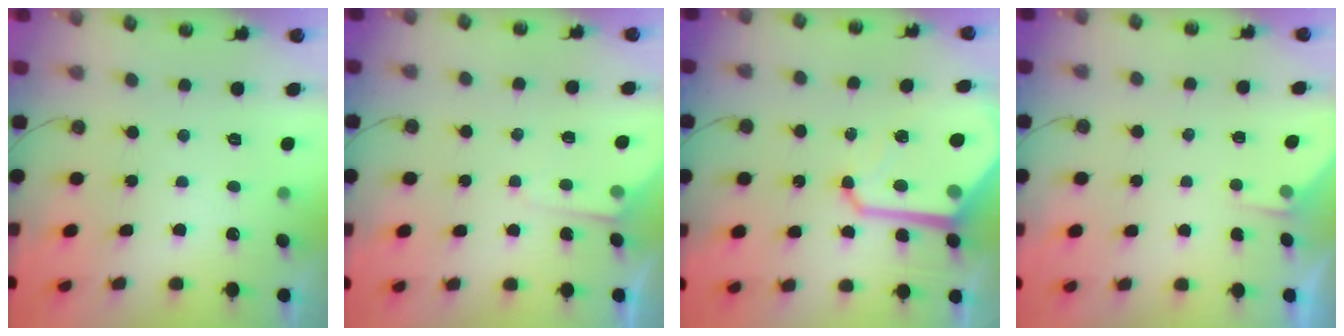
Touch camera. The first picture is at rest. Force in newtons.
{"total": 3.8, "press": 3.7, "slide": 0.5}
{"total": 14.3, "press": 14.2, "slide": 1.2}
{"total": 1.4, "press": 1.3, "slide": 0.2}